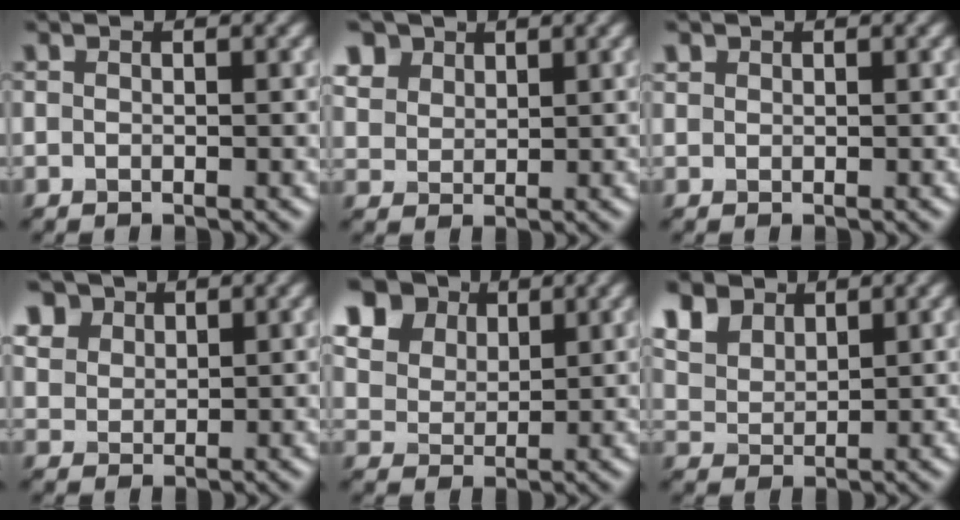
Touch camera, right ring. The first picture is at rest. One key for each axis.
{"total": 3.0, "fx": 2.6, "fy": 1.6, "fz": 0.2, "tx": -0.053, "ty": 0.004, "tz": 0.080}
{"total": 1.0, "fx": 0.1, "fy": -0.6, "fz": -0.8, "tx": -0.006, "ty": -0.003, "tz": 0.018}
{"total": 3.4, "fx": 2.9, "fy": 1.9, "fz": 0.5, "tx": -0.060, "ty": 0.006, "tz": 0.083}
{"total": 9.7, "fx": 6.8, "fy": 6.2, "fz": 3.3, "tx": -0.133, "ty": 0.031, "tz": 0.146}
{"total": 4.6, "fx": 3.7, "fy": 2.3, "fz": 1.3, "tx": -0.084, "ty": 0.005, "tz": 0.102}